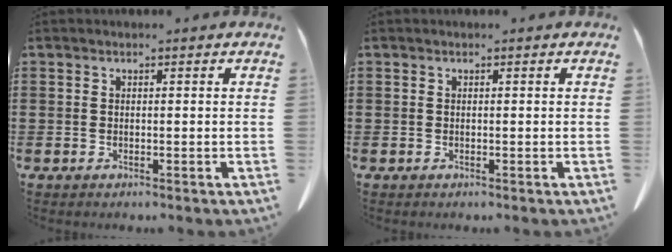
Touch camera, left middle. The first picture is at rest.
{"total": 0.0}